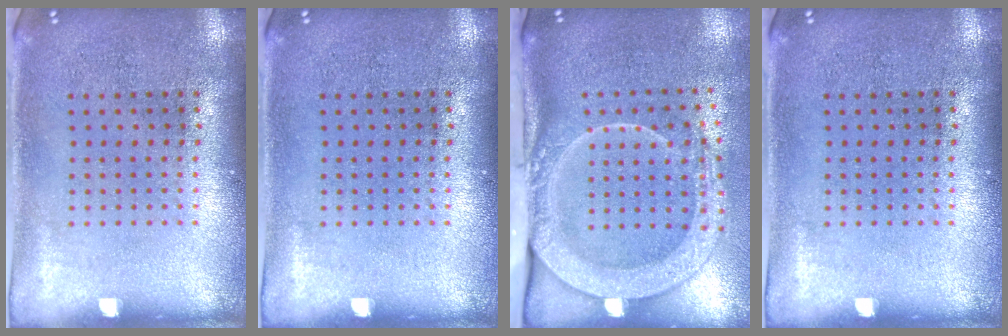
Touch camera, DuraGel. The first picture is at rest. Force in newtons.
{"total": 0.0}
{"total": 2.8, "press": 2.2, "slide": 1.8}
{"total": 0.0}